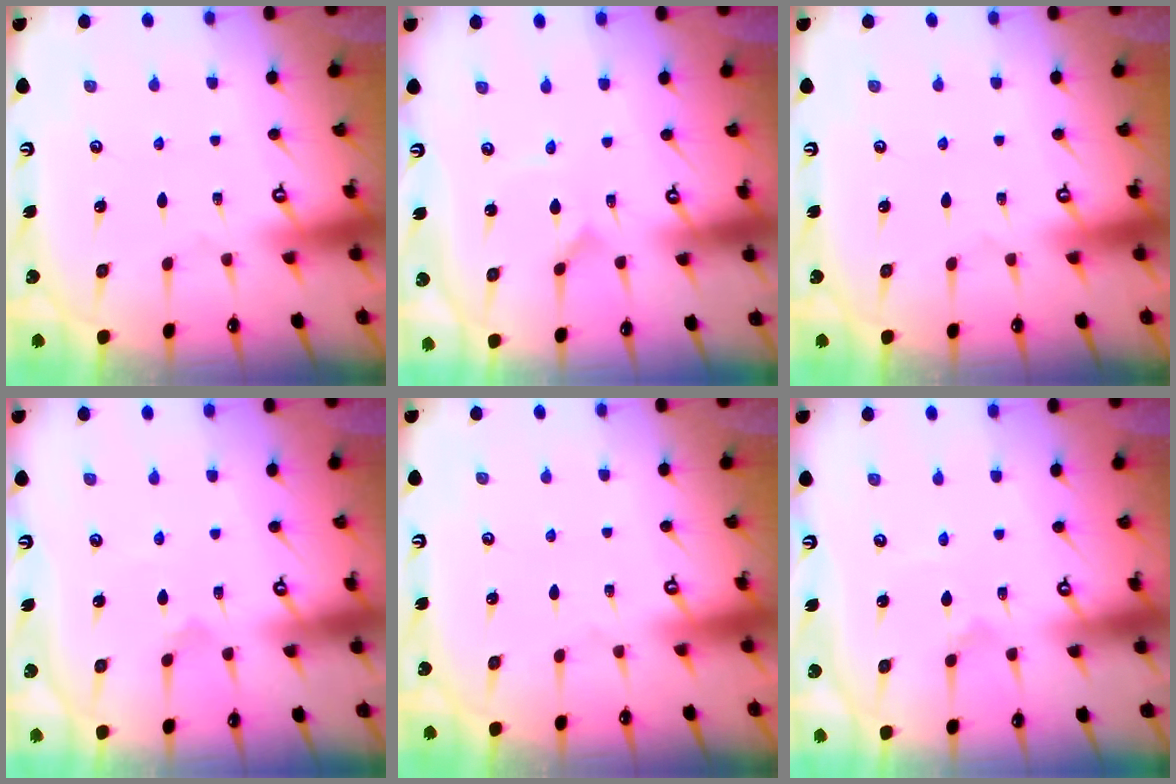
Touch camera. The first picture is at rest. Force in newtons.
{"total": 0.0}
{"total": 0.0}
{"total": 2.5, "press": 2.5, "slide": 0.2}
{"total": 0.0}
{"total": 0.6, "press": 0.6, "slide": 0.0}